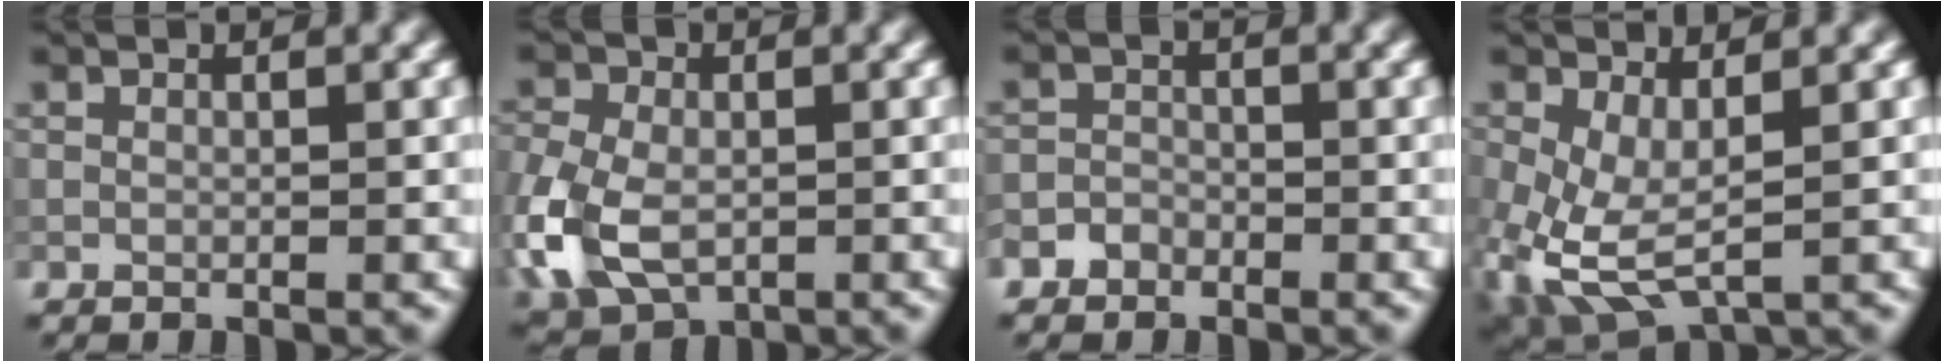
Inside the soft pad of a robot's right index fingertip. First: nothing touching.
{"total": 9.1, "force": [-2.6, 6.0, 6.3], "torque": [-0.165, -0.023, -0.057]}
{"total": 1.7, "force": [-1.2, 1.2, 0.3], "torque": [-0.001, 0.006, -0.025]}
{"total": 6.5, "force": [-1.9, 3.1, 5.4], "torque": [-0.141, -0.016, -0.031]}